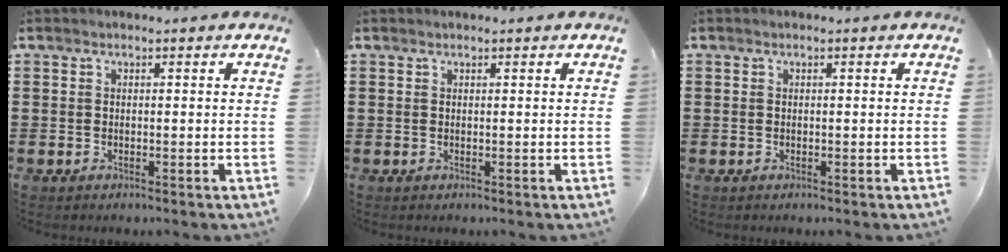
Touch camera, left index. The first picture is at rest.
{"total": 0.0}
{"total": 0.0}